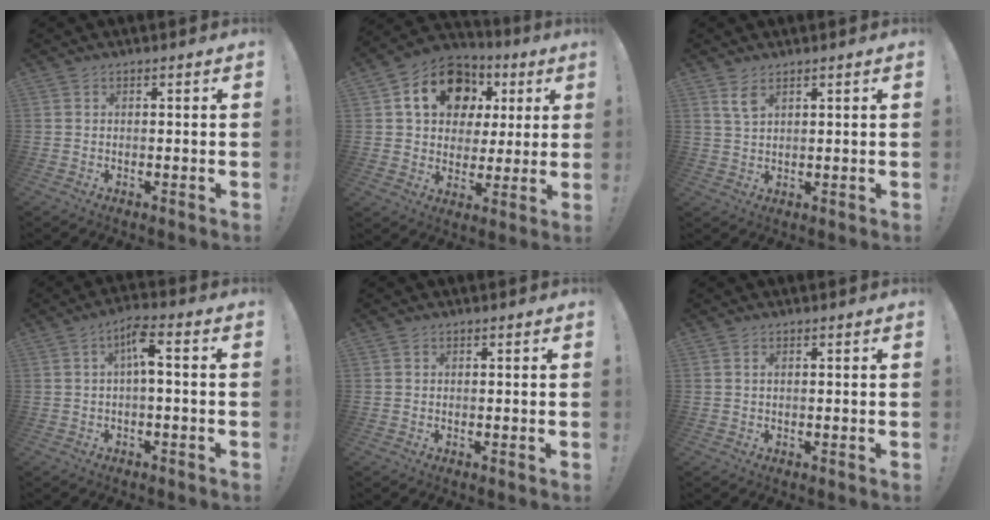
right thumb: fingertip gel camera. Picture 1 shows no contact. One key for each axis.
{"total": 17.6, "fx": 6.9, "fy": 13.0, "fz": 9.6, "tx": -0.145, "ty": -0.015, "tz": 0.135}
{"total": 4.1, "fx": 2.4, "fy": 1.7, "fz": 2.8, "tx": -0.045, "ty": -0.010, "tz": 0.043}
{"total": 6.5, "fx": 0.7, "fy": 1.9, "fz": 6.1, "tx": -0.100, "ty": 0.000, "tz": 0.008}
{"total": 0.0}
{"total": 0.7, "fx": 0.2, "fy": 0.1, "fz": 0.7, "tx": -0.014, "ty": 0.002, "tz": 0.004}